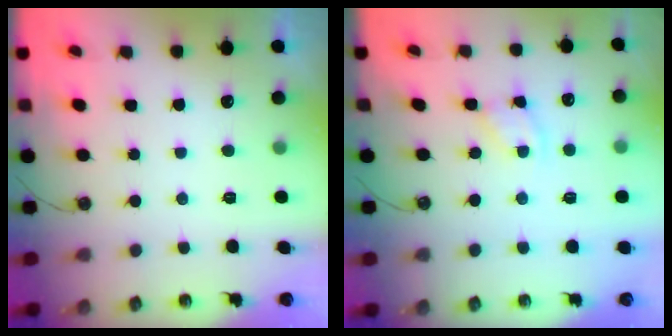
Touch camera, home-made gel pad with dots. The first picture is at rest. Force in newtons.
{"total": 2.9, "press": 2.9, "slide": 0.1}